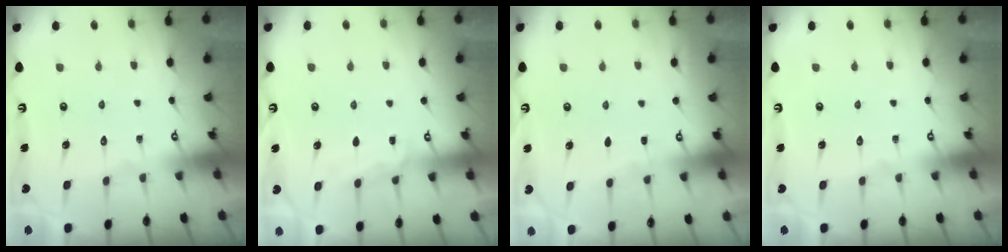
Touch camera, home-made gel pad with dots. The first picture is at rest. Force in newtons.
{"total": 5.2, "press": 5.2, "slide": 0.5}
{"total": 2.1, "press": 2.1, "slide": 0.3}
{"total": 0.0}